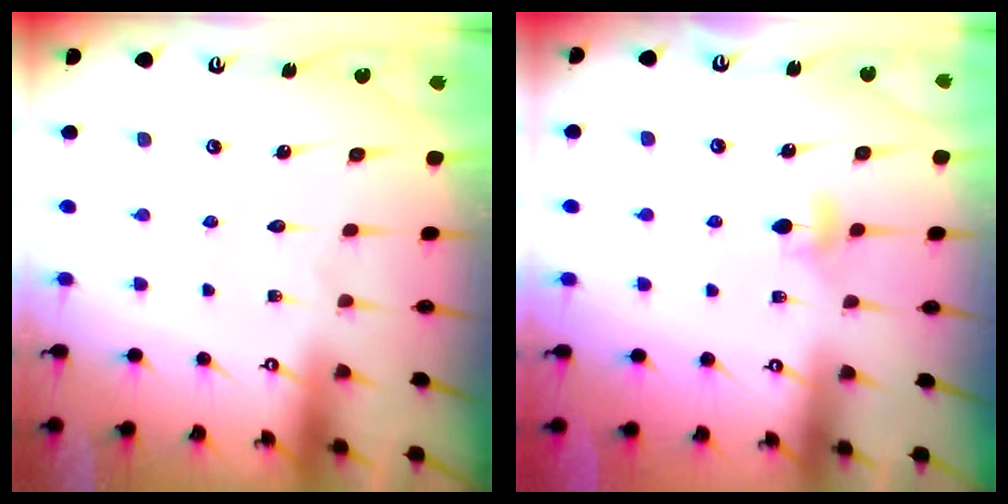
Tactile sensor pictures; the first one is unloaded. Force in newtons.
{"total": 3.8, "press": 3.7, "slide": 0.7}